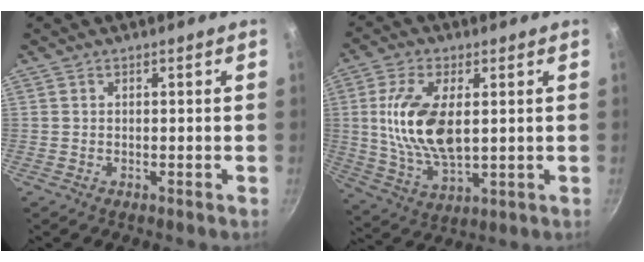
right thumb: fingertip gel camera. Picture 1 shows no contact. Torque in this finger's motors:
{"motor_torque": [0.91, 1.24, 1.64, 0.11, 0.23]}